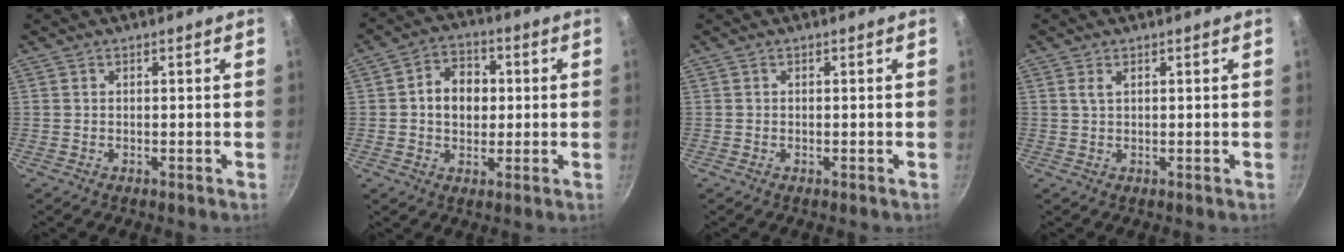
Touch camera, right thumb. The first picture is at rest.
{"total": 8.3, "force": [0.6, 6.4, 5.2], "torque": [-0.054, 0.010, 0.001]}
{"total": 0.0}
{"total": 1.4, "force": [0.6, 0.6, 1.1], "torque": [-0.022, -0.001, 0.013]}